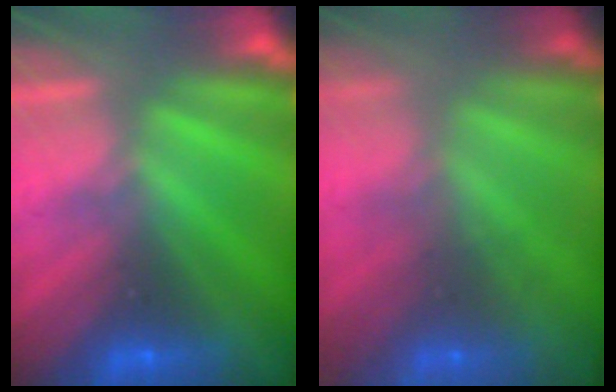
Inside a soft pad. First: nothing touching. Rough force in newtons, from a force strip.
{"total": 7.0}